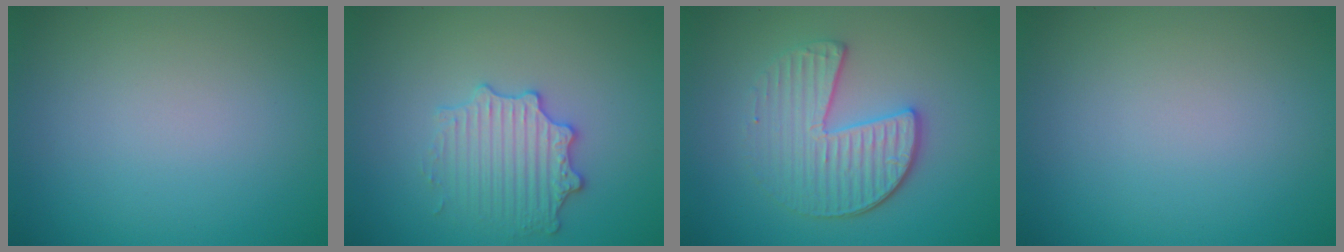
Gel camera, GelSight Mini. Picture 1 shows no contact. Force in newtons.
{"total": 3.1, "press": 3.0, "slide": 0.7}
{"total": 4.2, "press": 3.6, "slide": 2.1}
{"total": 0.0}